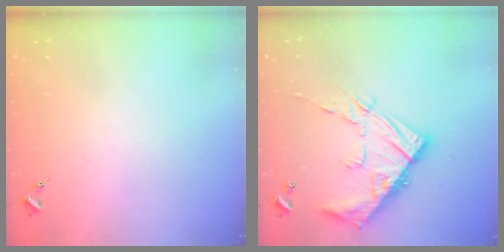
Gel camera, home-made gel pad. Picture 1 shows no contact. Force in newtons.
{"total": 17.3, "press": 17.3, "slide": 1.4}